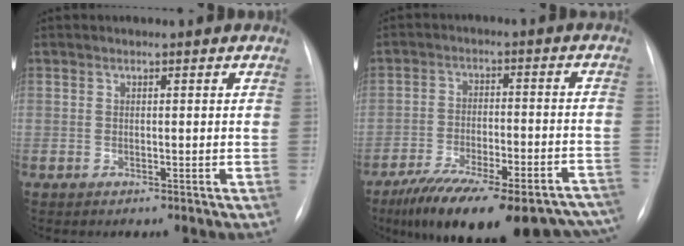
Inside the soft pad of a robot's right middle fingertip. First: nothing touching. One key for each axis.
{"total": 25.3, "fx": -20.2, "fy": 7.1, "fz": 13.5, "tx": -0.159, "ty": 0.000, "tz": -0.274}